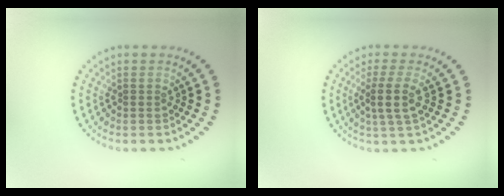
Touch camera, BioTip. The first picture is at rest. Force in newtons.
{"total": 2.6, "press": 2.1, "slide": 1.5}